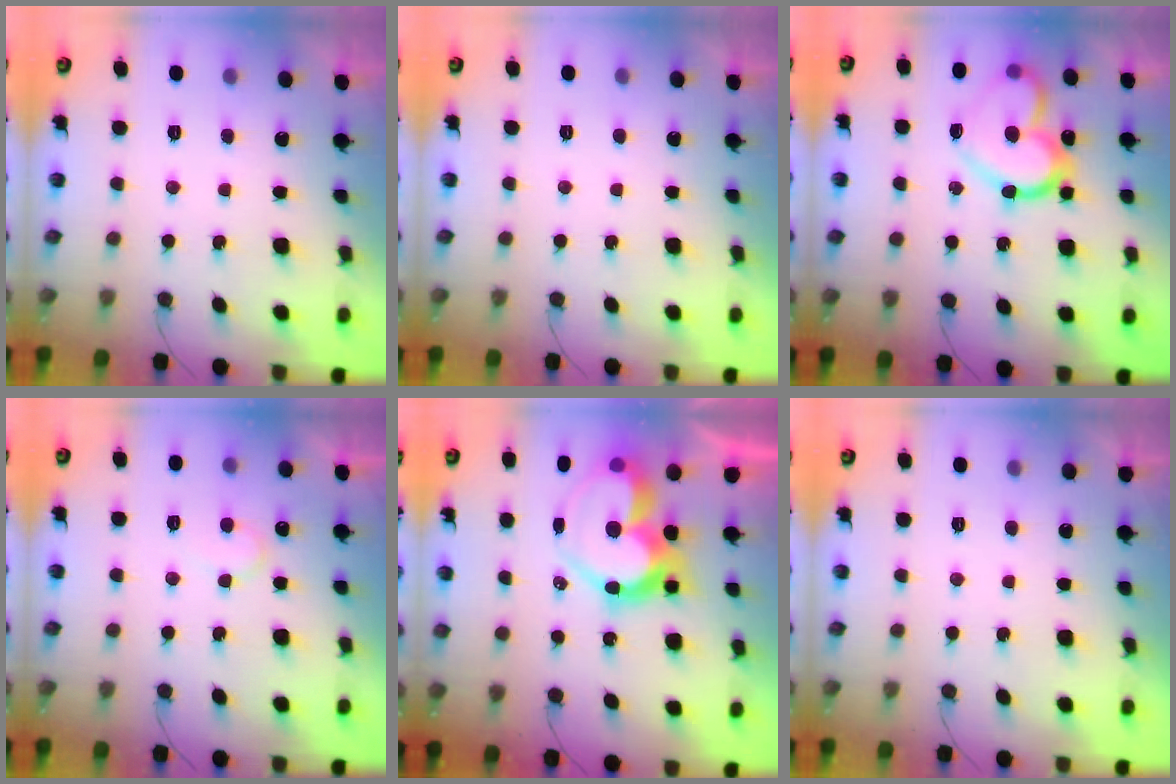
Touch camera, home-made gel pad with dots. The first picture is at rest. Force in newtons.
{"total": 1.7, "press": 1.7, "slide": 0.0}
{"total": 18.4, "press": 18.4, "slide": 1.4}
{"total": 5.8, "press": 5.8, "slide": 0.4}
{"total": 18.8, "press": 18.7, "slide": 1.8}
{"total": 1.8, "press": 1.8, "slide": 0.0}